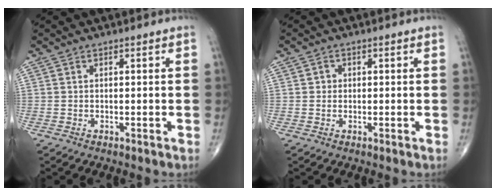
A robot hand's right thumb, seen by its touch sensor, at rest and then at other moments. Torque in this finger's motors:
{"motor_torque": [-0.23, 0.21, -0.12, -0.16, 0.02]}